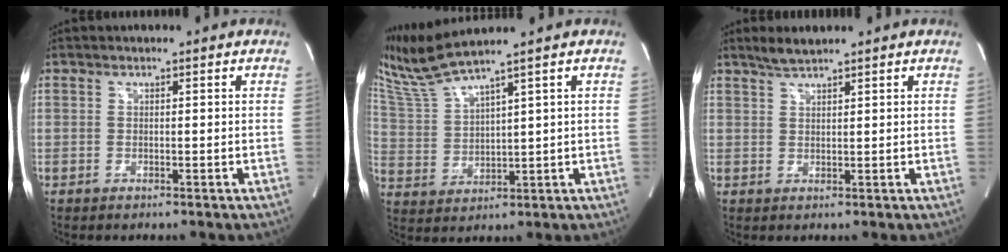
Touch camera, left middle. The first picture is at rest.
{"total": 7.4, "force": [6.6, -1.8, 2.8], "torque": [-0.077, 0.000, 0.149]}
{"total": 2.5, "force": [2.3, 0.0, 1.1], "torque": [-0.030, 0.003, 0.045]}